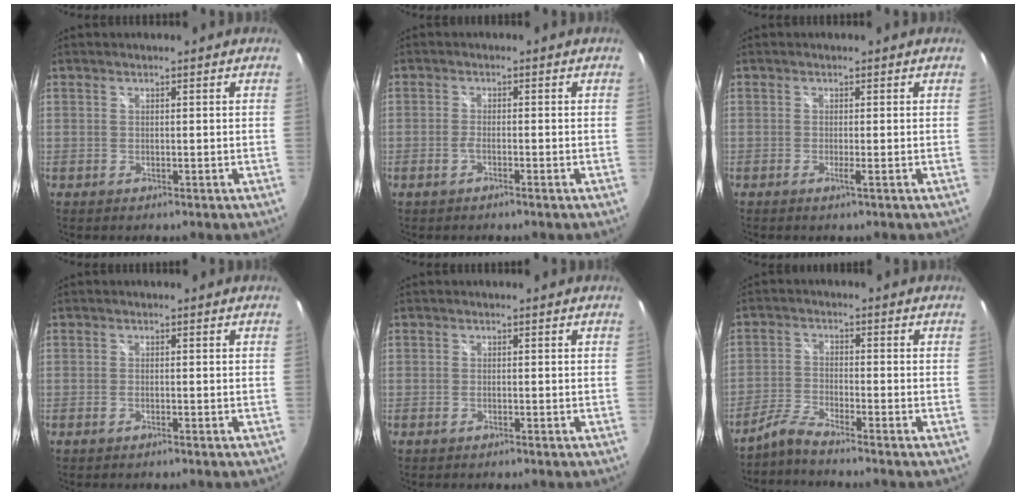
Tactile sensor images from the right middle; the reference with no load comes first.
{"total": 1.6, "force": [-1.1, 0.1, 1.1], "torque": [-0.032, 0.002, -0.024]}
{"total": 1.1, "force": [0.2, -0.8, 0.6], "torque": [-0.009, -0.004, -0.001]}
{"total": 0.8, "force": [-0.7, 0.1, 0.5], "torque": [-0.012, 0.000, -0.014]}
{"total": 0.5, "force": [-0.5, 0.1, 0.3], "torque": [-0.007, 0.000, -0.010]}
{"total": 3.2, "force": [-2.9, -0.7, 1.2], "torque": [-0.038, -0.001, -0.069]}